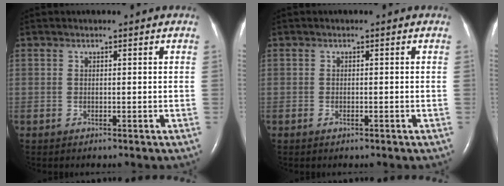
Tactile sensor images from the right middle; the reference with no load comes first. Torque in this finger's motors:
{"motor_torque": [0.00, -0.03, -0.02, -0.01]}